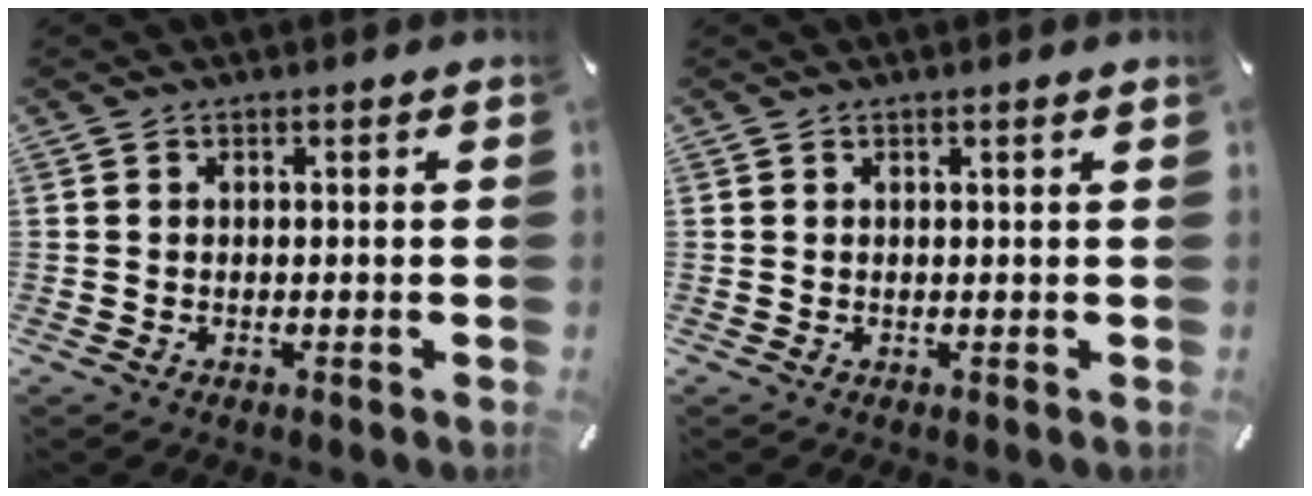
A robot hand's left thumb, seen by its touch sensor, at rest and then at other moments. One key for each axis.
{"total": 0.8, "fx": 0.4, "fy": -0.2, "fz": 0.7, "tx": -0.011, "ty": -0.002, "tz": 0.006}